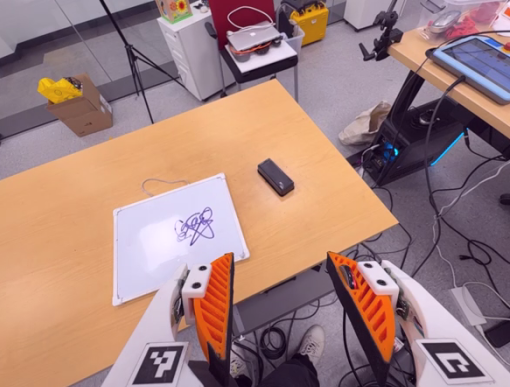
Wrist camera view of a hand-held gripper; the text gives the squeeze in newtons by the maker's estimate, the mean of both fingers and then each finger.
{"total": 0.0}